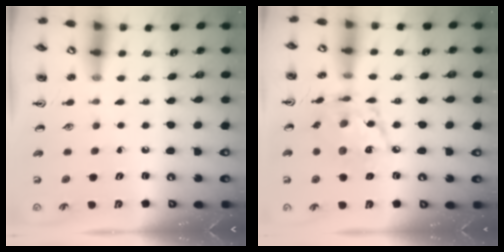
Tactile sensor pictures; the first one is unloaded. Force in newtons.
{"total": 12.6, "press": 12.6, "slide": 0.8}